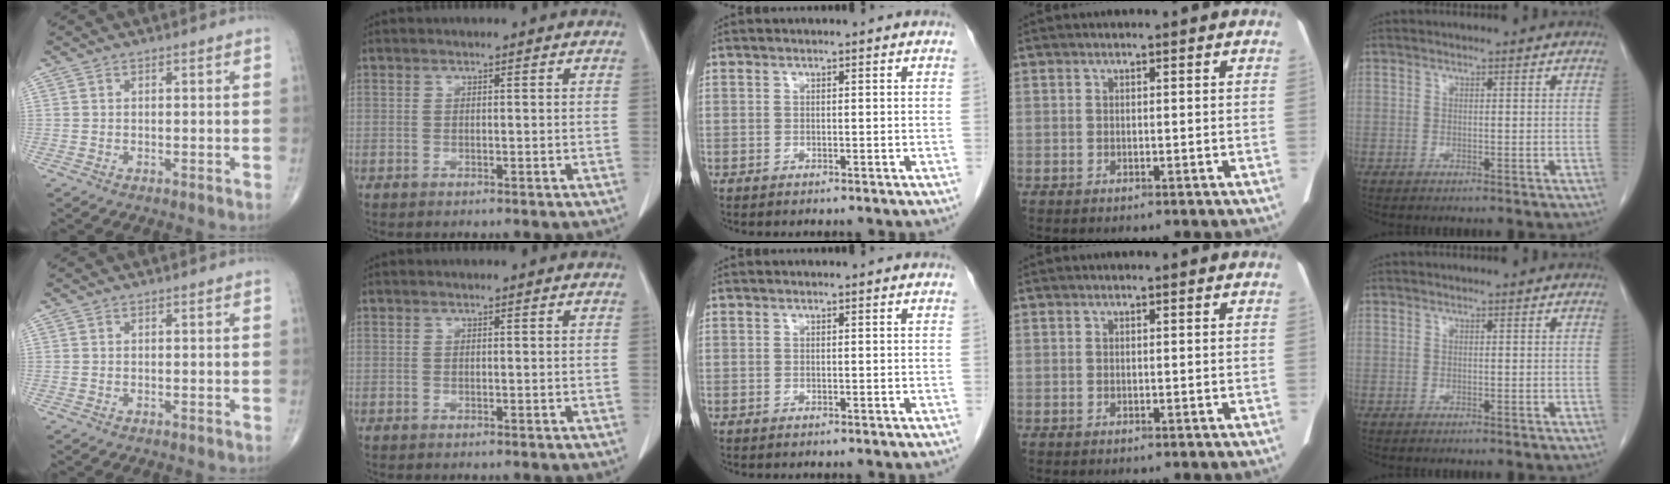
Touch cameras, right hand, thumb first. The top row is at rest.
{}